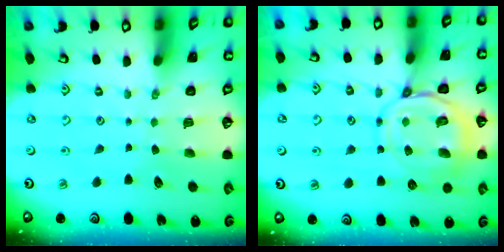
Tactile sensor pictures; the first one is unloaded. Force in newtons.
{"total": 11.4, "press": 11.3, "slide": 1.1}